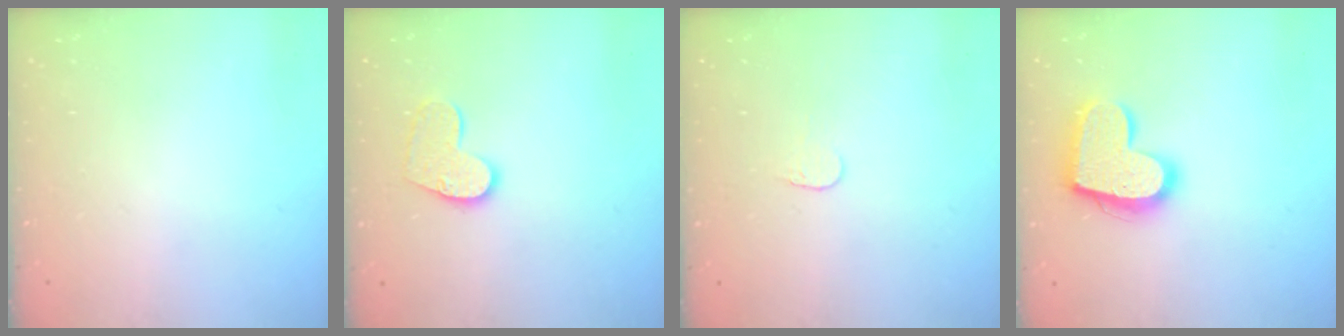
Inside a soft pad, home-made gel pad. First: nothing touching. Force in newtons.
{"total": 10.4, "press": 10.4, "slide": 0.7}
{"total": 3.6, "press": 3.6, "slide": 0.3}
{"total": 16.9, "press": 16.8, "slide": 1.2}